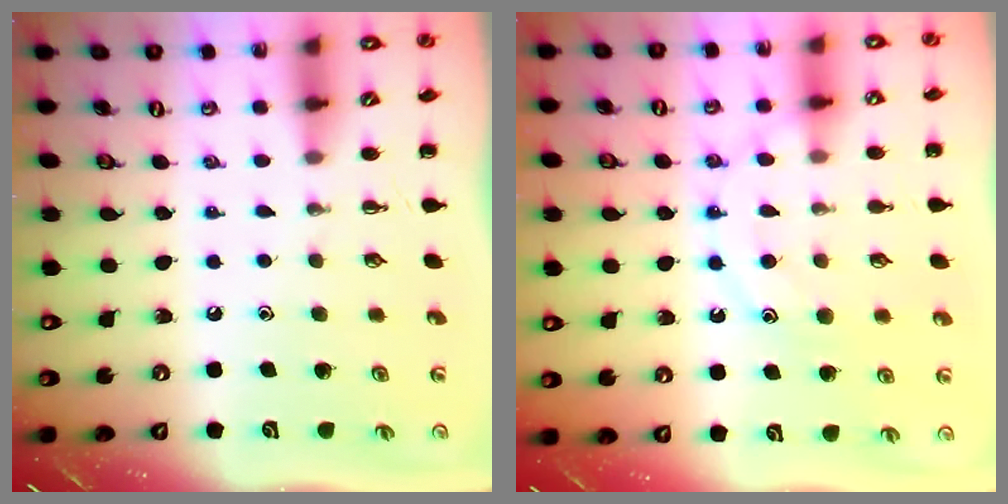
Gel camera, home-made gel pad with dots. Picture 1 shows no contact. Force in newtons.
{"total": 11.8, "press": 11.8, "slide": 0.7}